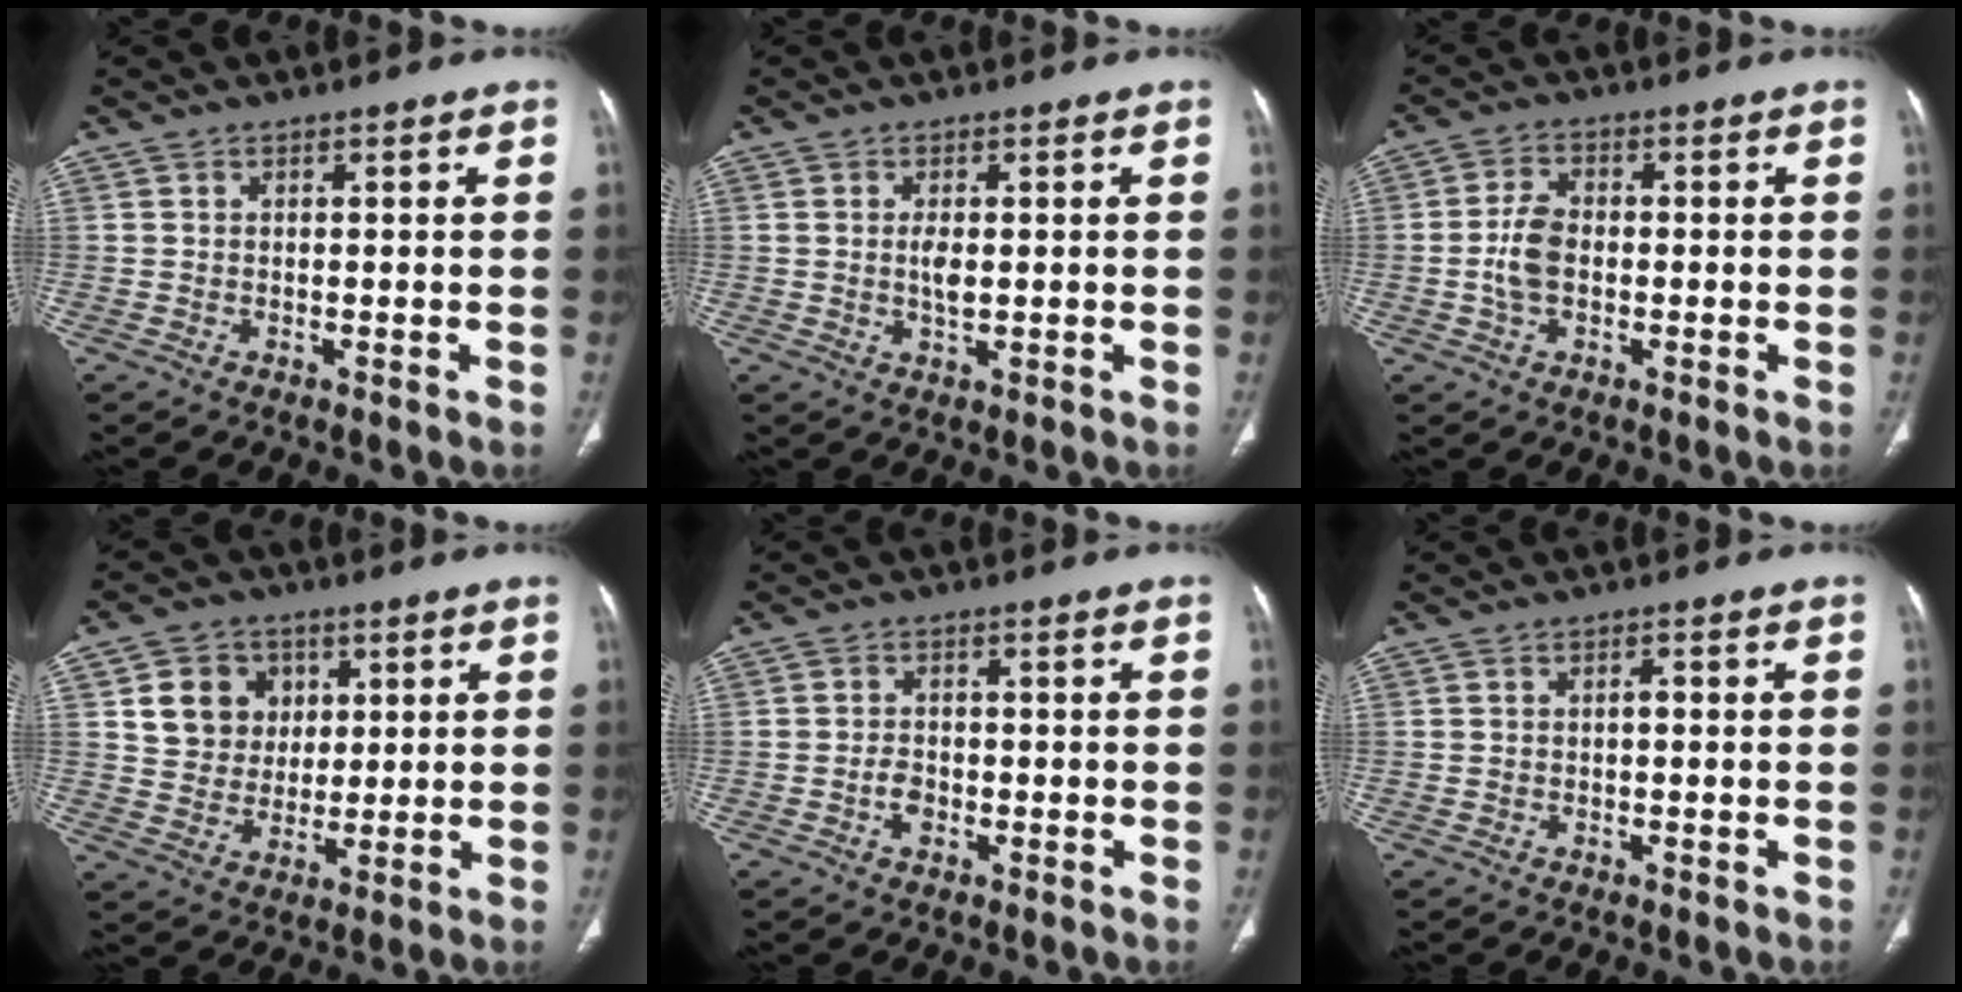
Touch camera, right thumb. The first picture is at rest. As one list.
[{"total": 2.6, "force": [0.2, 1.1, 2.4], "torque": [-0.046, -0.004, 0.005]}, {"total": 5.7, "force": [-0.8, 3.6, 4.4], "torque": [-0.090, 0.012, -0.017]}, {"total": 9.8, "force": [3.1, 8.7, 3.5], "torque": [-0.021, -0.008, 0.058]}, {"total": 2.7, "force": [-1.0, 1.9, 1.6], "torque": [-0.024, 0.009, -0.020]}, {"total": 1.0, "force": [-0.2, 0.6, 0.7], "torque": [-0.011, 0.002, -0.005]}]